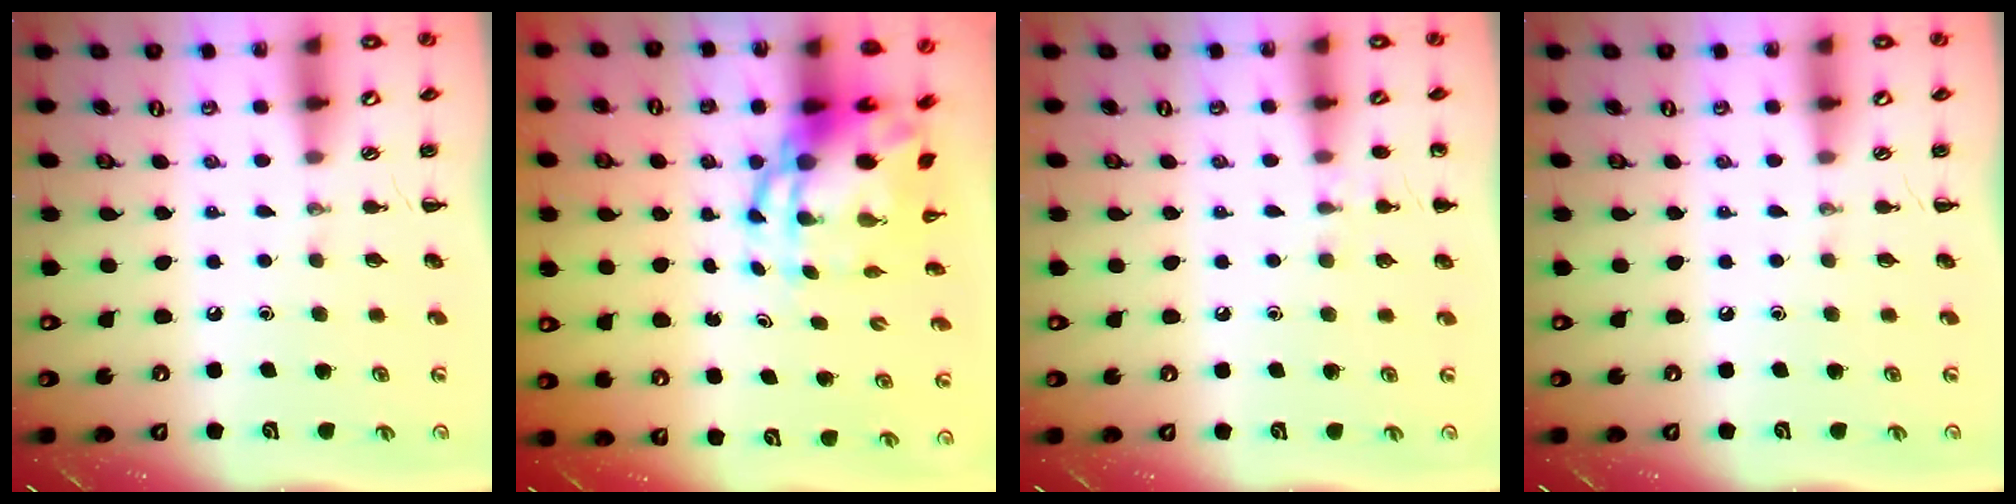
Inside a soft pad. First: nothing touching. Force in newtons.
{"total": 8.4, "press": 8.1, "slide": 2.1}
{"total": 5.2, "press": 4.9, "slide": 1.7}
{"total": 0.0}